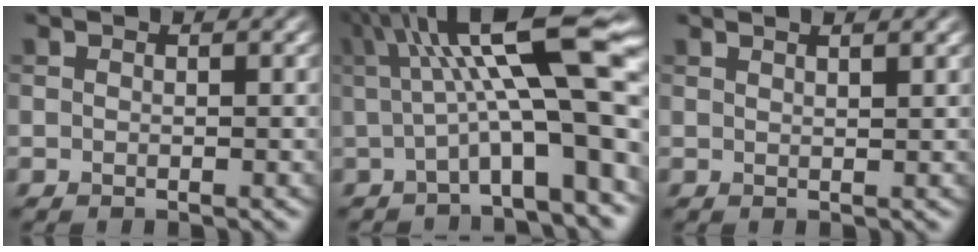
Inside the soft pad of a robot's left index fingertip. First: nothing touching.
{"total": 13.2, "force": [1.8, 2.8, 12.8], "torque": [-0.179, 0.026, 0.030]}
{"total": 1.5, "force": [1.1, 0.4, 1.0], "torque": [-0.005, 0.004, 0.004]}